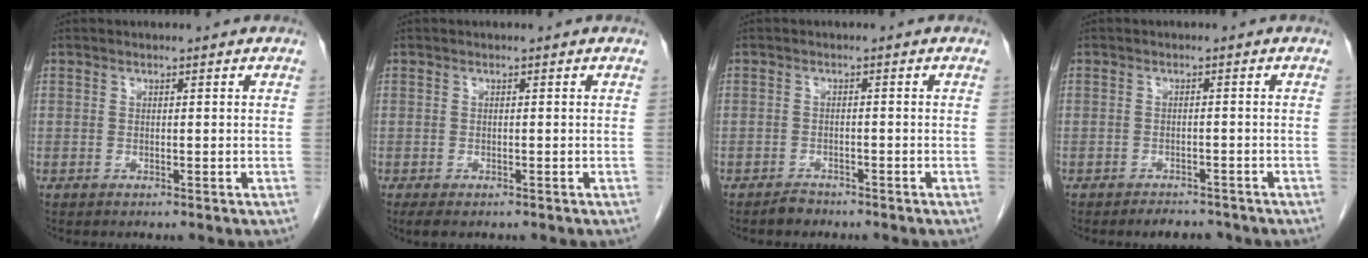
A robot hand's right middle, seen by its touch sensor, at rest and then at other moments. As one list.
[{"total": 2.3, "force": [-1.6, 1.0, 1.3], "torque": [-0.022, -0.004, -0.019]}, {"total": 2.0, "force": [-1.8, 0.7, 0.3], "torque": [-0.015, -0.003, -0.028]}, {"total": 3.3, "force": [-2.9, 1.2, 0.9], "torque": [-0.018, -0.003, -0.039]}]